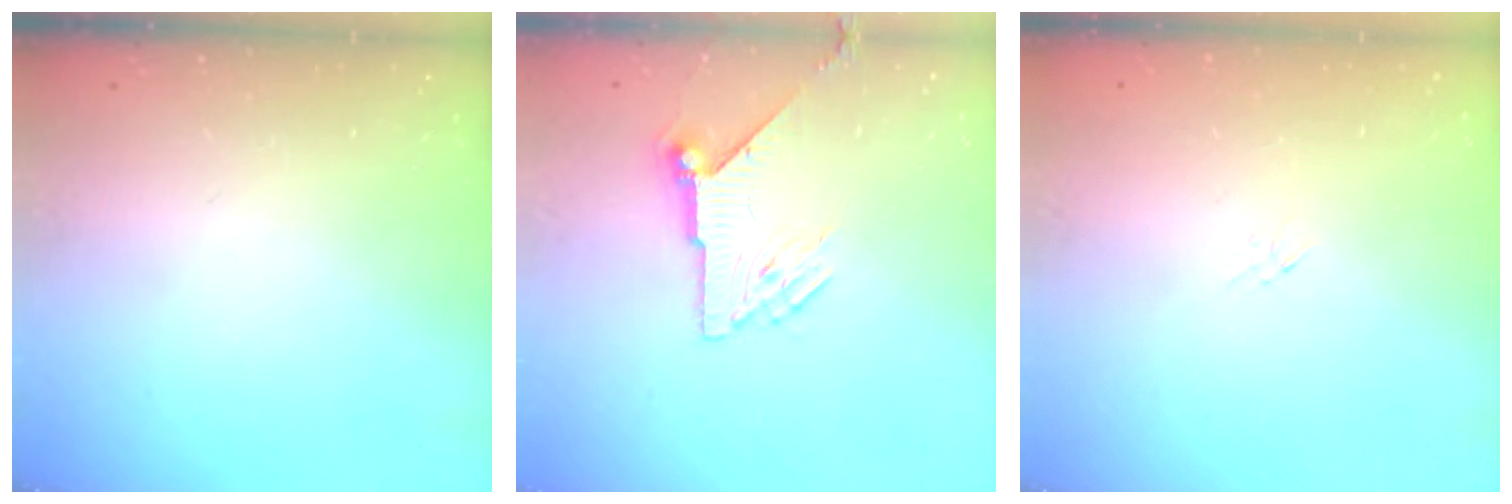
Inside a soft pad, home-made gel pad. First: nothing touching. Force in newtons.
{"total": 7.3, "press": 7.3, "slide": 0.7}
{"total": 0.9, "press": 0.8, "slide": 0.4}